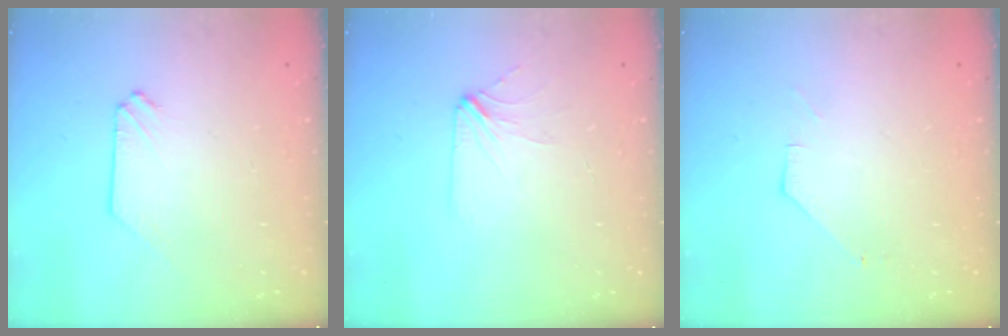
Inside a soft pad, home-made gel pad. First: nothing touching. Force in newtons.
{"total": 3.8, "press": 3.7, "slide": 0.5}
{"total": 1.0, "press": 1.0, "slide": 0.2}